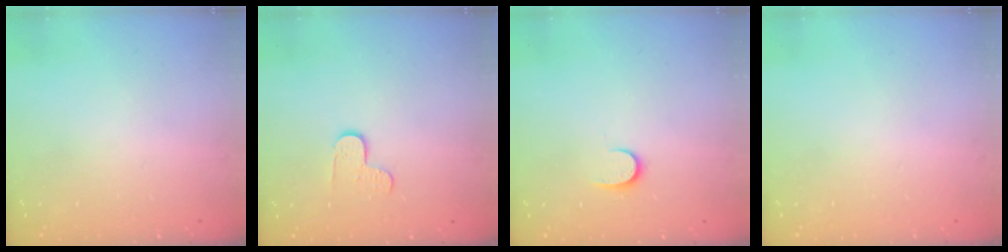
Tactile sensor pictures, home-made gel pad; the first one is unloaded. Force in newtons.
{"total": 3.3, "press": 3.3, "slide": 0.3}
{"total": 6.5, "press": 6.5, "slide": 0.7}
{"total": 0.0}